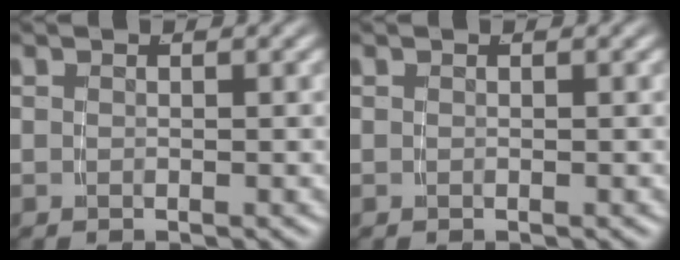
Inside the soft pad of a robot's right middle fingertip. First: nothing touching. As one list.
[{"total": 0.0}]